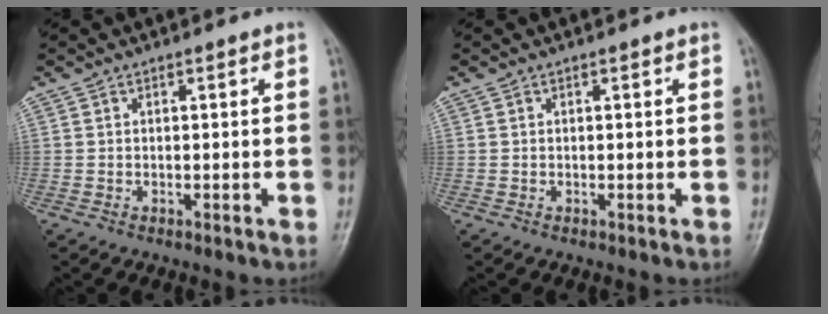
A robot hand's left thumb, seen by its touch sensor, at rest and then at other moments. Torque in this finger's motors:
{"motor_torque": [0.01, 0.00, -0.01, -0.02, 0.00]}